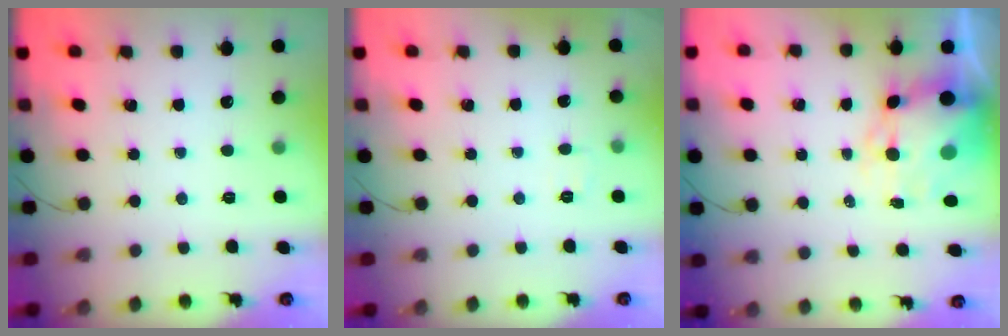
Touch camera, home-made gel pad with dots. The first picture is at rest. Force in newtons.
{"total": 2.4, "press": 2.1, "slide": 1.1}
{"total": 9.1, "press": 8.6, "slide": 2.8}